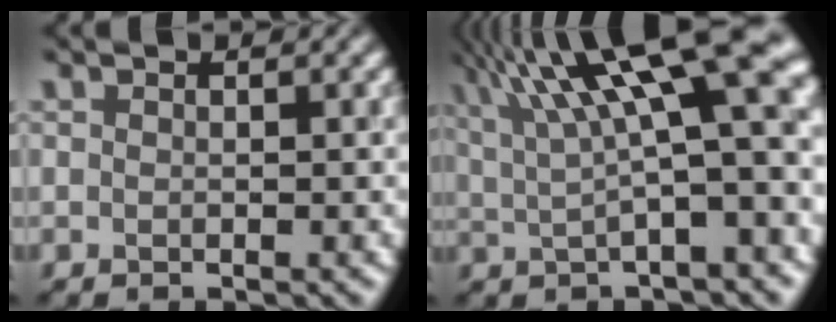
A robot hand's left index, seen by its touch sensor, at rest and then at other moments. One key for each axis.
{"total": 14.4, "fx": 5.5, "fy": 3.8, "fz": 12.7, "tx": -0.192, "ty": 0.016, "tz": 0.090}